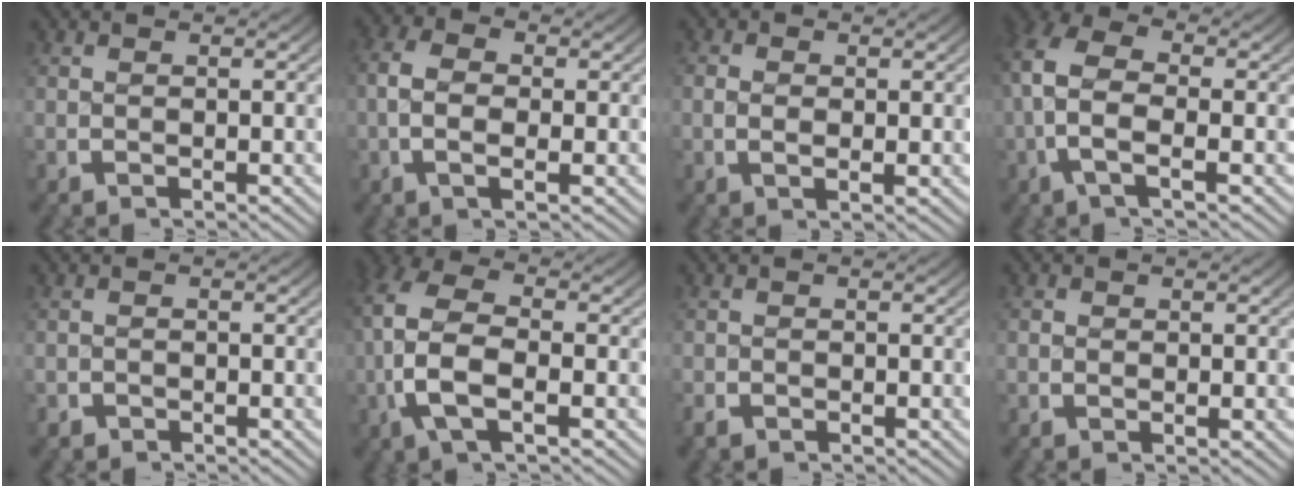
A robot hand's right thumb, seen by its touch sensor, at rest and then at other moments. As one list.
[{"total": 4.0, "force": [0.1, 2.6, 3.1], "torque": [-0.068, -0.010, -0.001]}, {"total": 1.1, "force": [0.2, 0.6, 0.9], "torque": [-0.019, -0.006, 0.006]}, {"total": 7.6, "force": [-0.1, 5.0, 5.7], "torque": [-0.145, -0.023, -0.005]}, {"total": 1.3, "force": [-1.1, 0.7, -0.1], "torque": [0.001, -0.009, -0.018]}, {"total": 8.4, "force": [-0.4, 5.5, 6.3], "torque": [-0.166, -0.032, -0.001]}, {"total": 1.2, "force": [-0.9, 0.8, 0.2], "torque": [-0.001, -0.004, -0.018]}, {"total": 0.6, "force": [0.1, 0.5, 0.1], "torque": [-0.002, -0.006, 0.004]}]